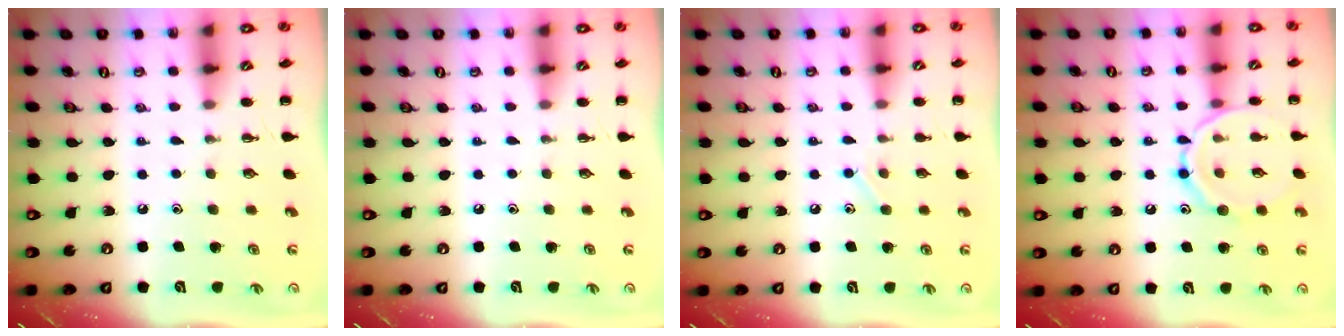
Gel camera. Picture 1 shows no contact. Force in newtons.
{"total": 0.0}
{"total": 6.3, "press": 6.1, "slide": 1.5}
{"total": 12.6, "press": 12.6, "slide": 0.6}